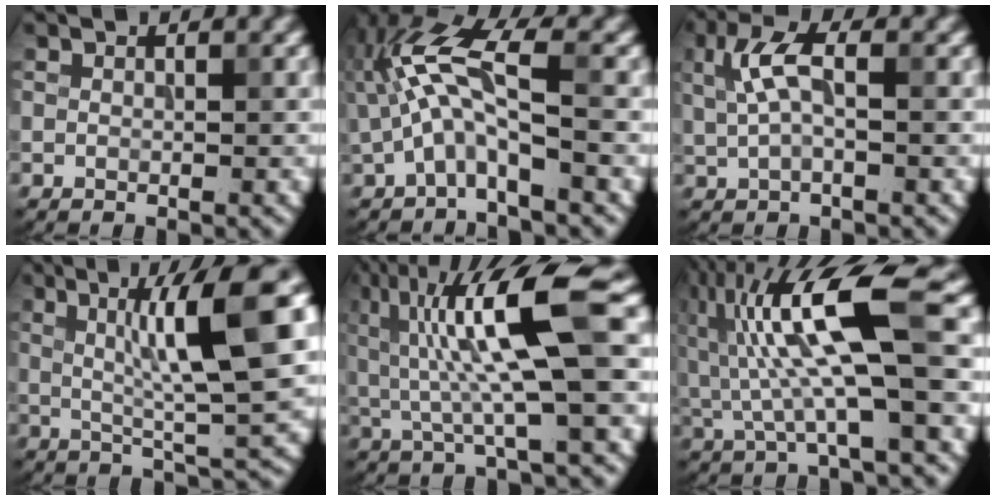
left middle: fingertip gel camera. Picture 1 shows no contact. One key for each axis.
{"total": 6.6, "fx": 0.0, "fy": 2.2, "fz": 6.3, "tx": -0.139, "ty": 0.021, "tz": -0.008}
{"total": 3.7, "fx": 0.9, "fy": 1.6, "fz": 3.3, "tx": -0.074, "ty": 0.008, "tz": 0.014}
{"total": 10.0, "fx": 2.4, "fy": 1.4, "fz": 9.6, "tx": -0.136, "ty": 0.006, "tz": 0.042}
{"total": 10.2, "fx": 2.1, "fy": 1.8, "fz": 9.8, "tx": -0.180, "ty": 0.000, "tz": 0.043}
{"total": 10.7, "fx": 1.2, "fy": 2.3, "fz": 10.3, "tx": -0.201, "ty": 0.016, "tz": 0.023}